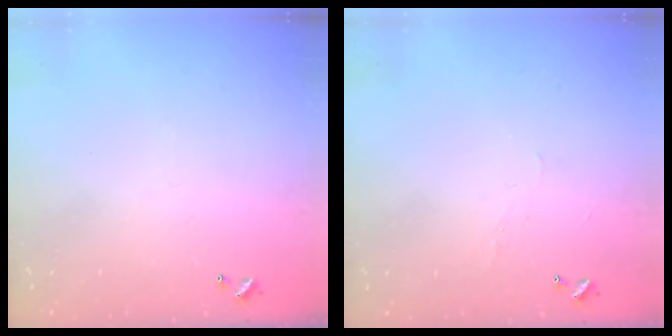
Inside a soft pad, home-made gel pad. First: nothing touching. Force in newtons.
{"total": 0.9, "press": 0.7, "slide": 0.6}